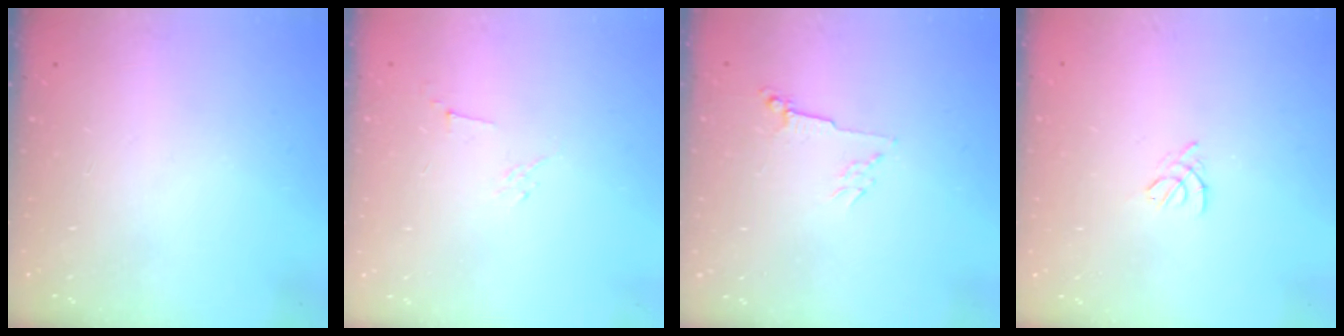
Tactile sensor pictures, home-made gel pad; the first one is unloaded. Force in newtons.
{"total": 2.9, "press": 2.8, "slide": 0.8}
{"total": 2.8, "press": 2.7, "slide": 0.6}
{"total": 2.0, "press": 1.9, "slide": 0.5}